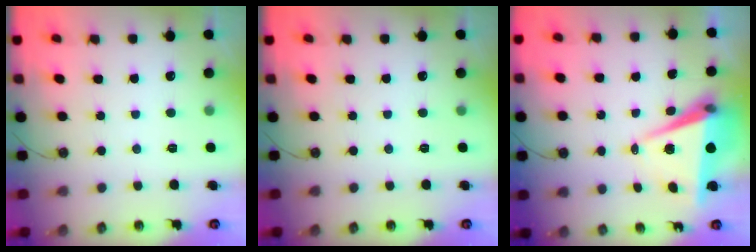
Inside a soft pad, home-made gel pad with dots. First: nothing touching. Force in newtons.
{"total": 0.0}
{"total": 8.1, "press": 6.8, "slide": 4.4}